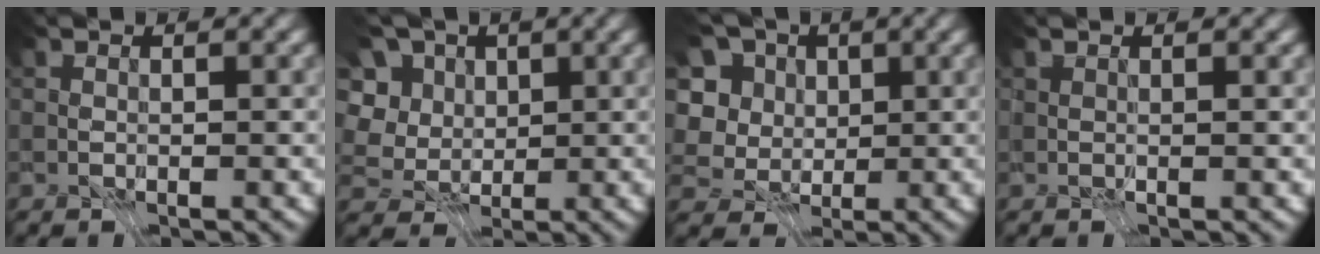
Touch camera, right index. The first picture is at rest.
{"total": 5.7, "force": [0.7, 5.1, 2.4], "torque": [-0.081, 0.017, 0.005]}
{"total": 5.1, "force": [0.1, 4.5, 2.3], "torque": [-0.087, 0.015, -0.011]}
{"total": 1.6, "force": [-0.3, -1.4, -0.6], "torque": [0.006, -0.015, 0.010]}